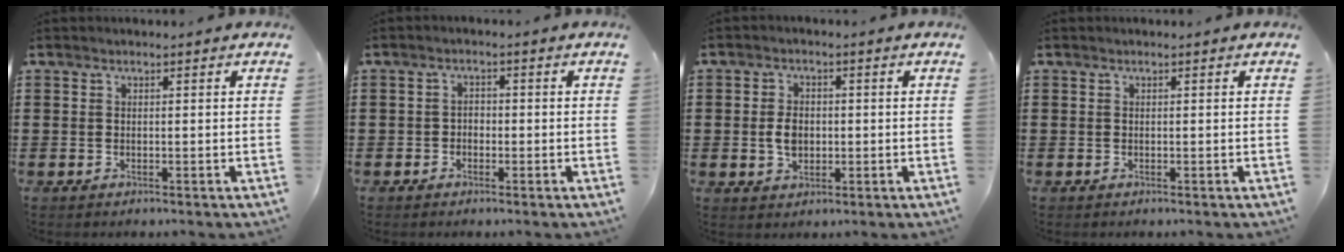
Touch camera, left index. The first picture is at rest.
{"total": 1.4, "force": [-1.0, 1.0, 0.3], "torque": [-0.011, 0.004, -0.024]}
{"total": 3.7, "force": [-0.2, 2.5, 2.7], "torque": [-0.048, 0.004, -0.008]}
{"total": 0.0}